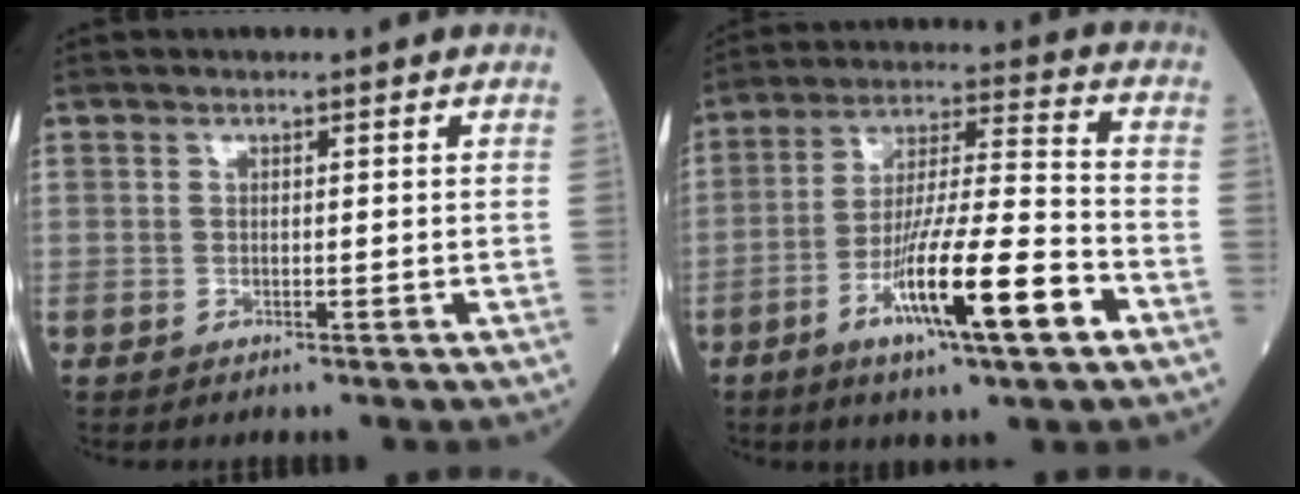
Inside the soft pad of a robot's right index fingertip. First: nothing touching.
{"total": 15.2, "force": [-6.8, 1.0, 13.5], "torque": [-0.243, -0.012, -0.115]}